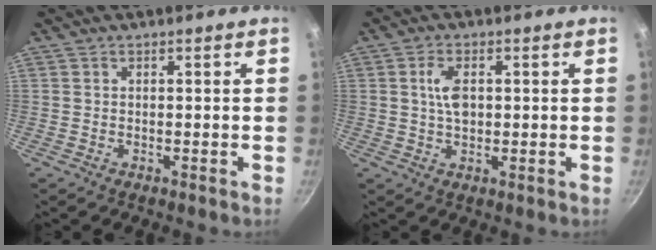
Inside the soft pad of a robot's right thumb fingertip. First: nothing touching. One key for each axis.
{"total": 4.8, "fx": 0.8, "fy": 2.7, "fz": 3.9, "tx": -0.064, "ty": 0.004, "tz": 0.014}